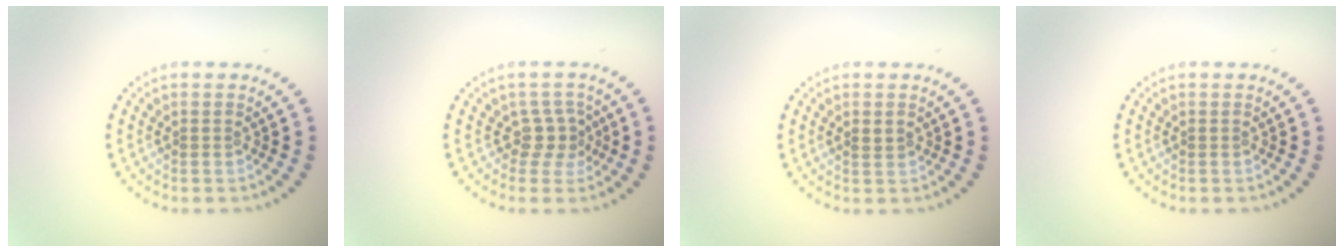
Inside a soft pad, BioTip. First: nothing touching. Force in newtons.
{"total": 2.2, "press": 1.6, "slide": 1.4}
{"total": 0.8, "press": 0.8, "slide": 0.1}
{"total": 0.0}